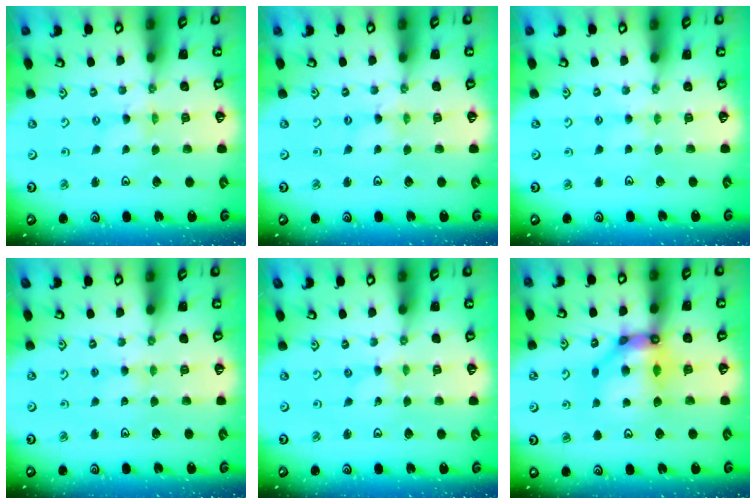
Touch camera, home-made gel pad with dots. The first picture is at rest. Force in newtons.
{"total": 0.9, "press": 0.9, "slide": 0.2}
{"total": 2.6, "press": 2.6, "slide": 0.5}
{"total": 2.9, "press": 2.9, "slide": 0.3}
{"total": 0.0}
{"total": 12.1, "press": 12.0, "slide": 1.3}